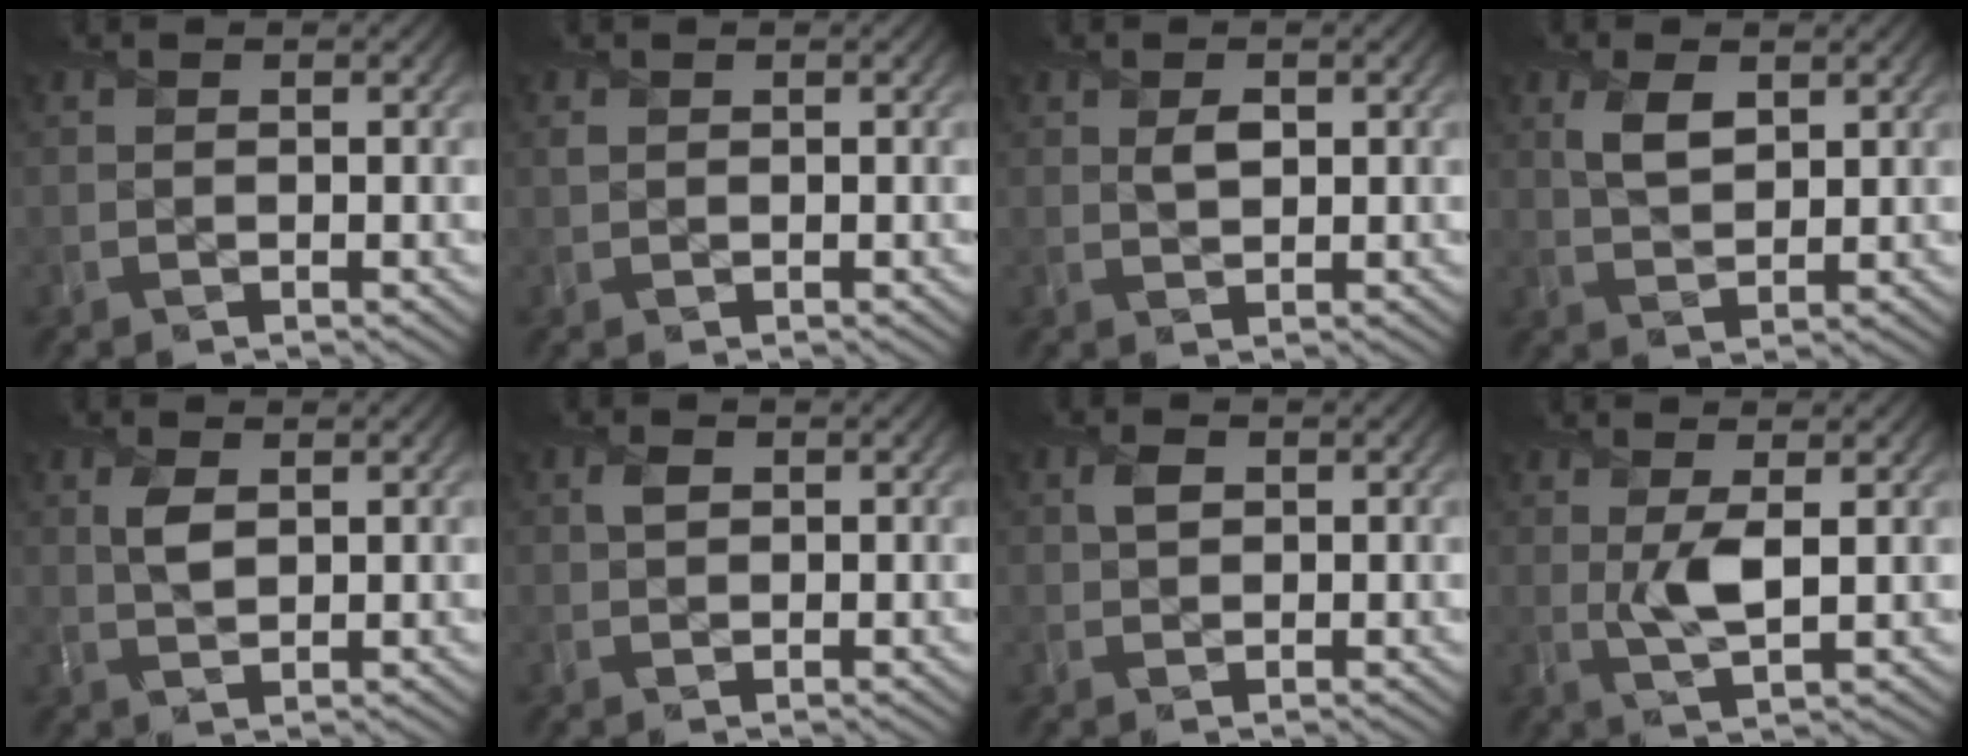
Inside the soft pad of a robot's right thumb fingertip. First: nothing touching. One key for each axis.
{"total": 0.6, "fx": 0.4, "fy": 0.4, "fz": 0.2, "tx": -0.008, "ty": 0.000, "tz": 0.007}
{"total": 1.7, "fx": 0.7, "fy": 1.0, "fz": 1.2, "tx": -0.025, "ty": -0.003, "tz": 0.013}
{"total": 3.8, "fx": 1.7, "fy": 2.1, "fz": 2.8, "tx": -0.066, "ty": 0.000, "tz": 0.034}
{"total": 2.5, "fx": 0.9, "fy": 1.4, "fz": 1.9, "tx": -0.046, "ty": -0.003, "tz": 0.019}
{"total": 1.2, "fx": 0.5, "fy": 0.9, "fz": 0.6, "tx": -0.013, "ty": 0.002, "tz": 0.008}
{"total": 1.6, "fx": 0.6, "fy": 1.1, "fz": 0.9, "tx": -0.018, "ty": 0.002, "tz": 0.009}
{"total": 3.3, "fx": 0.8, "fy": 0.7, "fz": 3.1, "tx": -0.063, "ty": -0.003, "tz": 0.017}